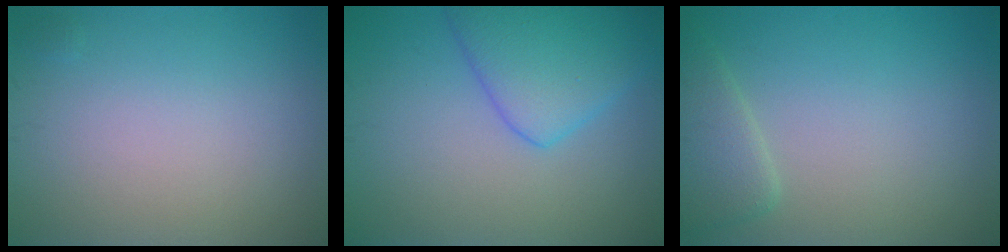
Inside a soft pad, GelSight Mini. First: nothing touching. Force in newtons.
{"total": 5.2, "press": 5.2, "slide": 0.2}
{"total": 2.6, "press": 2.6, "slide": 0.3}